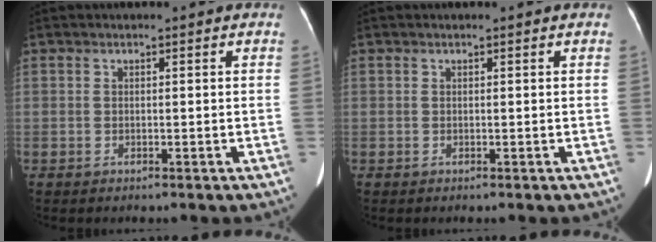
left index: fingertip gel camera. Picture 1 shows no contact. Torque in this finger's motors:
{"motor_torque": [0.08, 0.01, 0.01, -0.01]}